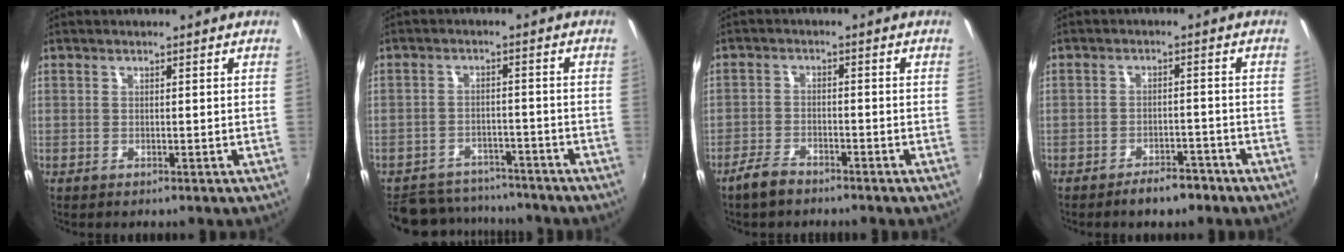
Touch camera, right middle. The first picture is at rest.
{"total": 13.8, "force": [-12.0, 5.4, 4.2], "torque": [-0.109, 0.007, -0.170]}
{"total": 4.7, "force": [-3.9, 1.2, 2.4], "torque": [-0.067, -0.004, -0.079]}
{"total": 5.2, "force": [-4.2, 2.1, 2.4], "torque": [-0.052, 0.005, -0.056]}